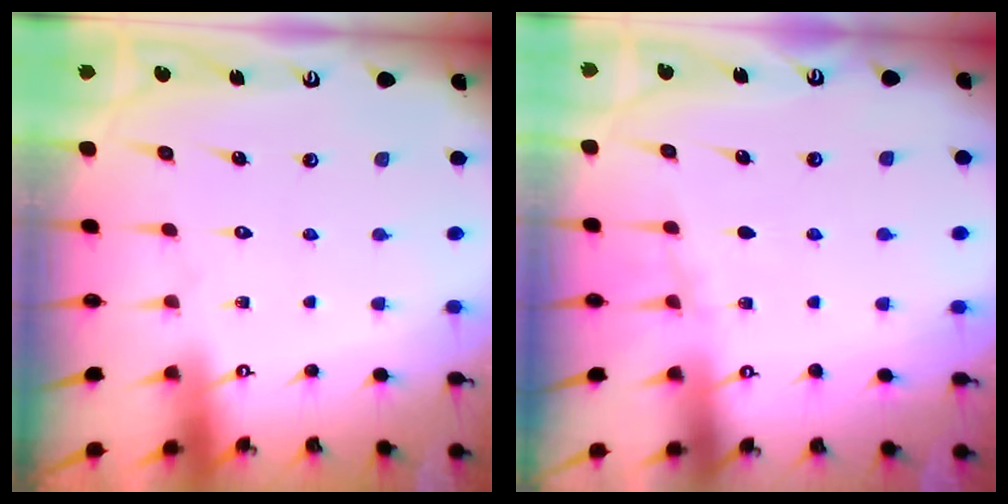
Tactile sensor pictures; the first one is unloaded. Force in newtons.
{"total": 3.7, "press": 3.4, "slide": 1.3}